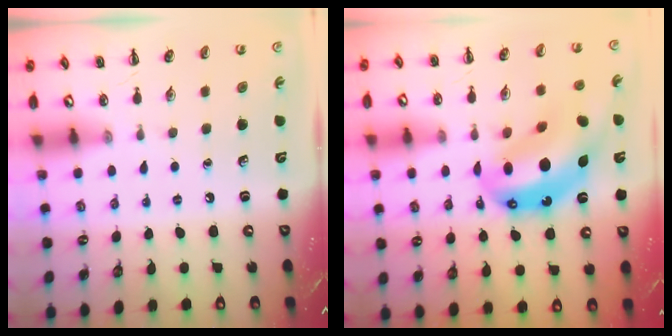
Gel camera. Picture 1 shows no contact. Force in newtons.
{"total": 15.6, "press": 15.0, "slide": 4.4}